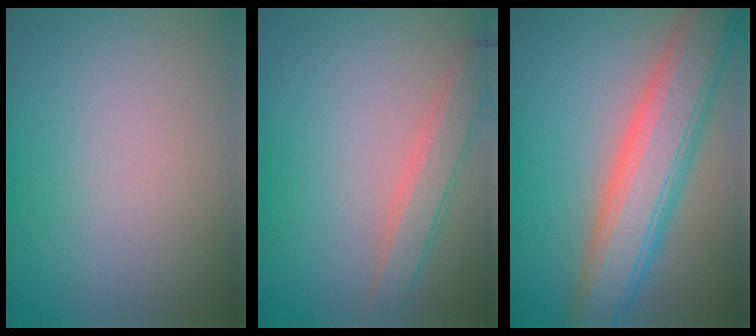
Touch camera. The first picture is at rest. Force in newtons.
{"total": 2.9, "press": 2.9, "slide": 0.1}
{"total": 8.3, "press": 8.3, "slide": 0.4}